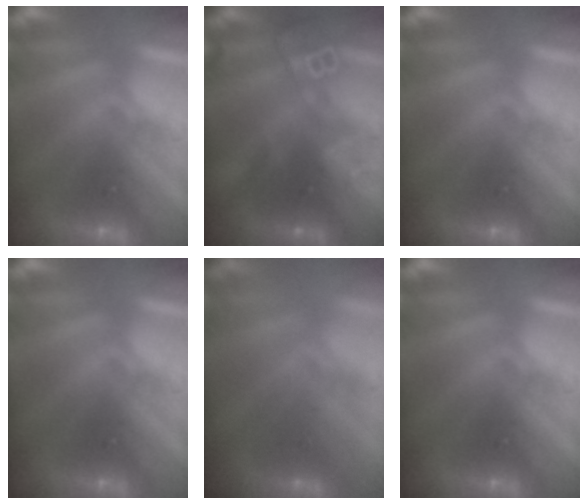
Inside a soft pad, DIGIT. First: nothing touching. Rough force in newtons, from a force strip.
{"total": 2.8}
{"total": 0.0}
{"total": 0.0}
{"total": 3.3}
{"total": 0.0}